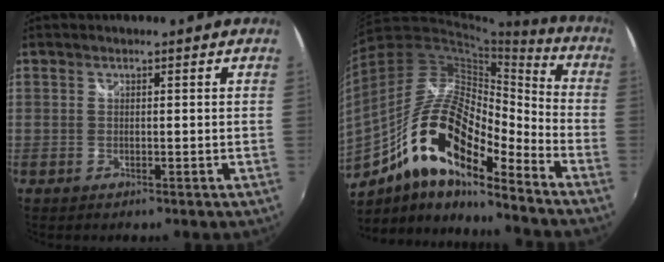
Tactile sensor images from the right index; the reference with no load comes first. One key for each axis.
{"total": 20.4, "fx": -11.2, "fy": 6.7, "fz": 15.6, "tx": -0.289, "ty": -0.012, "tz": -0.224}